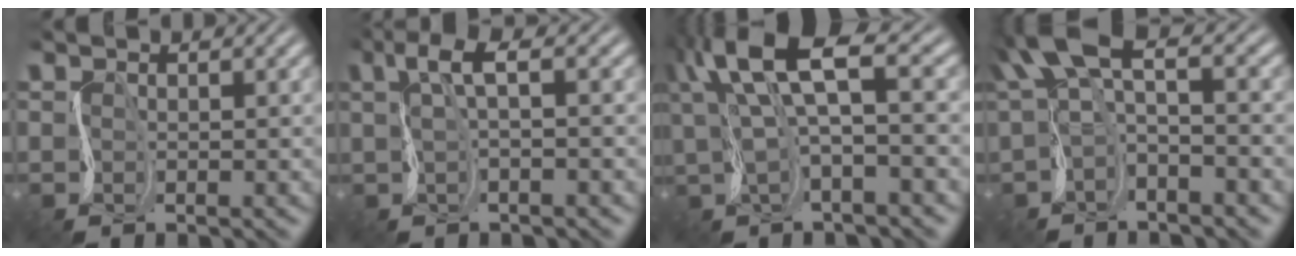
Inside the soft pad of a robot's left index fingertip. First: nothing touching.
{"total": 2.5, "force": [0.7, 0.5, 2.3], "torque": [-0.048, 0.010, 0.013]}
{"total": 7.8, "force": [2.8, 2.0, 7.0], "torque": [-0.140, 0.027, 0.049]}
{"total": 4.8, "force": [0.9, 1.7, 4.4], "torque": [-0.079, 0.018, 0.005]}